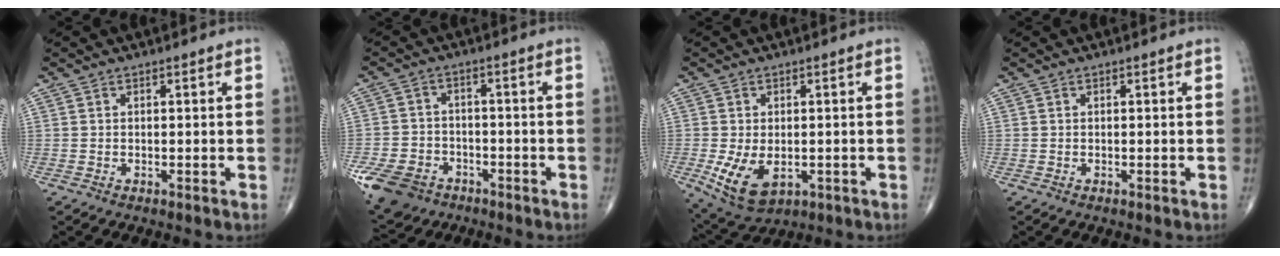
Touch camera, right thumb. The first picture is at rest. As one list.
[{"total": 10.7, "force": [-5.6, 7.9, 4.5], "torque": [-0.090, 0.022, -0.092]}, {"total": 8.6, "force": [-2.0, 5.2, 6.6], "torque": [-0.118, -0.011, -0.019]}, {"total": 0.0}]